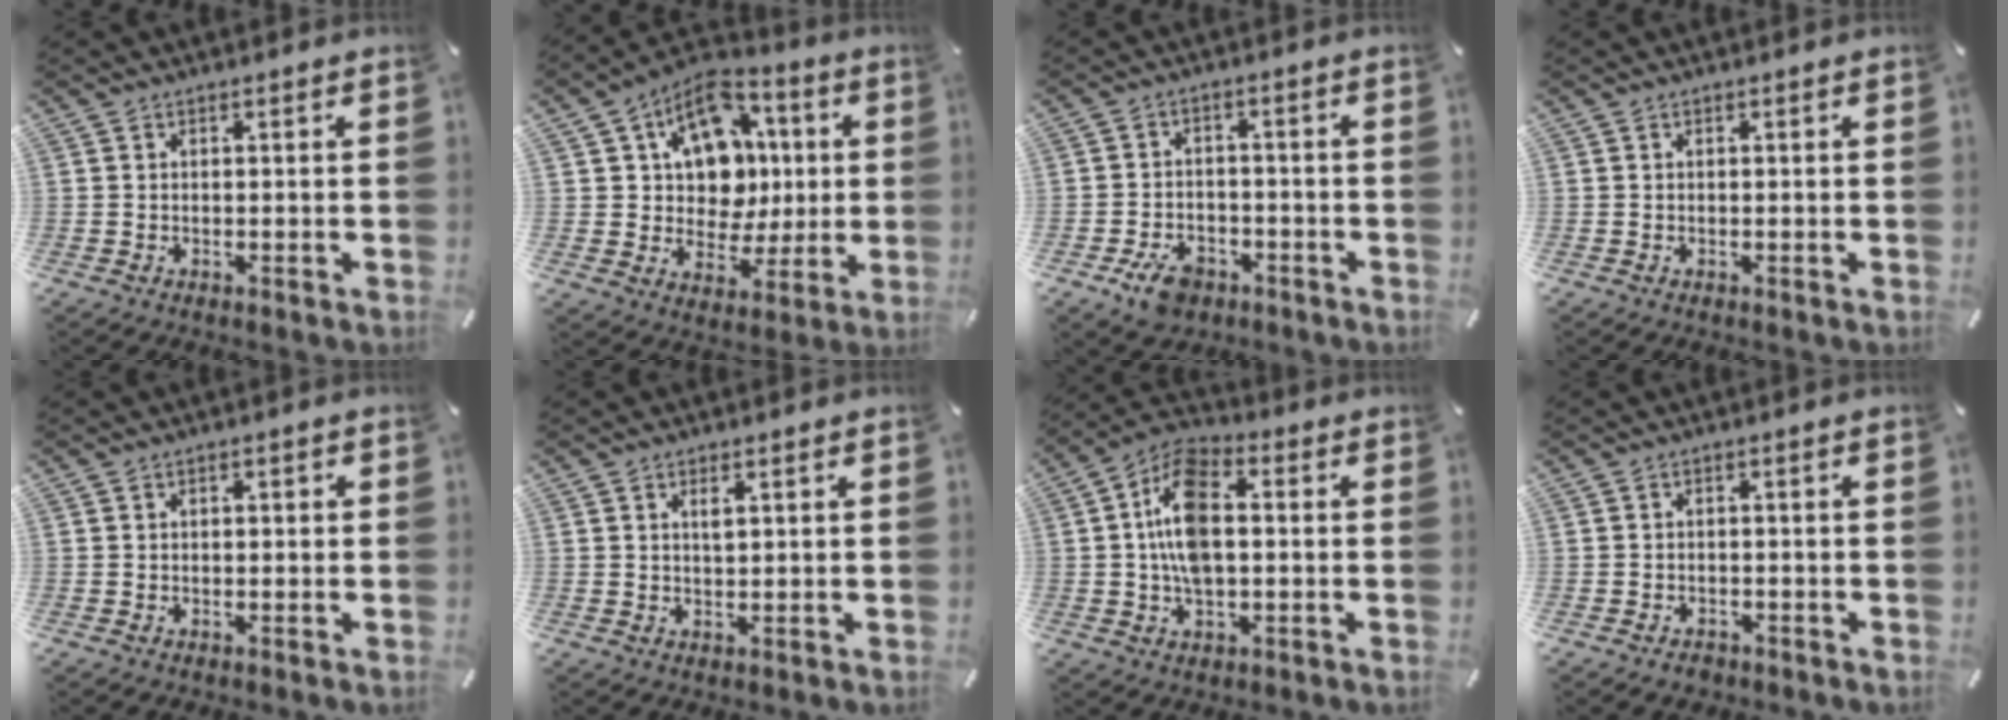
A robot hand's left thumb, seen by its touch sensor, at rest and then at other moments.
{"total": 14.8, "force": [3.7, 12.0, 7.9], "torque": [-0.133, -0.019, 0.075]}
{"total": 6.7, "force": [-3.8, 4.4, 3.2], "torque": [-0.055, 0.017, -0.071]}
{"total": 0.0}
{"total": 1.0, "force": [0.0, 0.7, 0.8], "torque": [-0.014, 0.005, -0.003]}
{"total": 2.0, "force": [0.8, 0.8, 1.6], "torque": [-0.026, -0.002, 0.012]}
{"total": 12.2, "force": [0.3, 7.1, 9.9], "torque": [-0.201, 0.007, 0.006]}
{"total": 1.6, "force": [-1.2, 0.9, 0.5], "torque": [-0.011, 0.006, -0.027]}